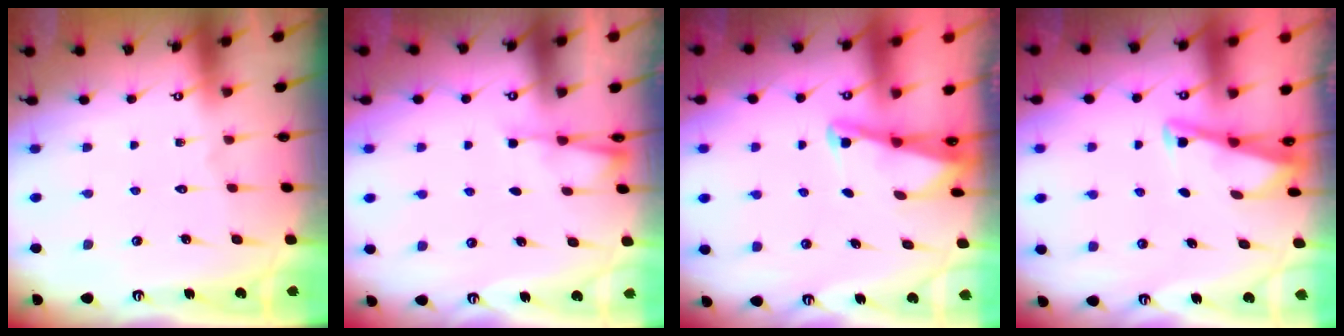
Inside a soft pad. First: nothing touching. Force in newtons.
{"total": 2.5, "press": 2.4, "slide": 0.4}
{"total": 2.2, "press": 2.2, "slide": 0.3}
{"total": 3.0, "press": 2.9, "slide": 0.4}